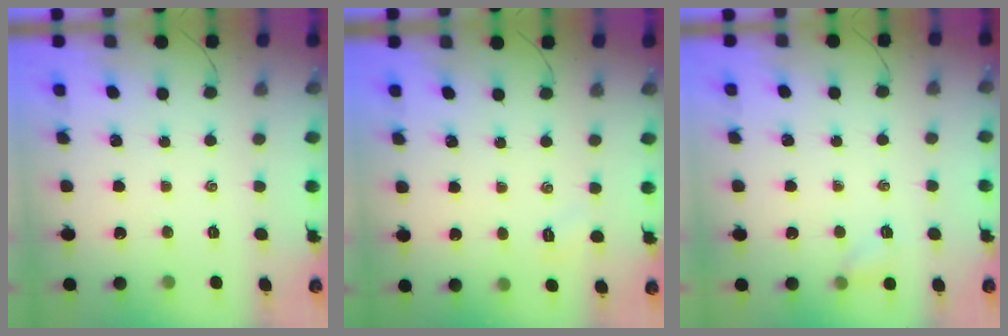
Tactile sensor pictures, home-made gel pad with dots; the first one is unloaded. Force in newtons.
{"total": 2.7, "press": 2.6, "slide": 0.7}
{"total": 3.9, "press": 3.7, "slide": 1.2}